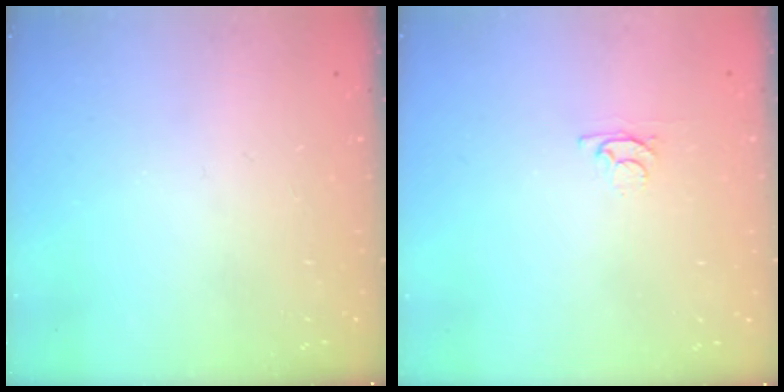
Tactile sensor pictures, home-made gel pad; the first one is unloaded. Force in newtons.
{"total": 3.3, "press": 3.3, "slide": 0.5}